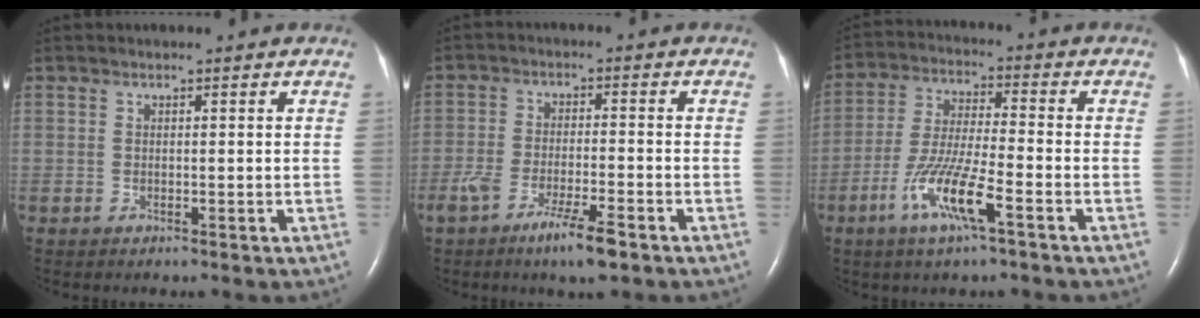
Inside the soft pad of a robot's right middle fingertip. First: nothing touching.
{"total": 7.1, "force": [-4.5, 0.8, 5.4], "torque": [-0.105, -0.012, -0.079]}
{"total": 9.9, "force": [-4.7, 0.8, 8.6], "torque": [-0.179, -0.011, -0.091]}